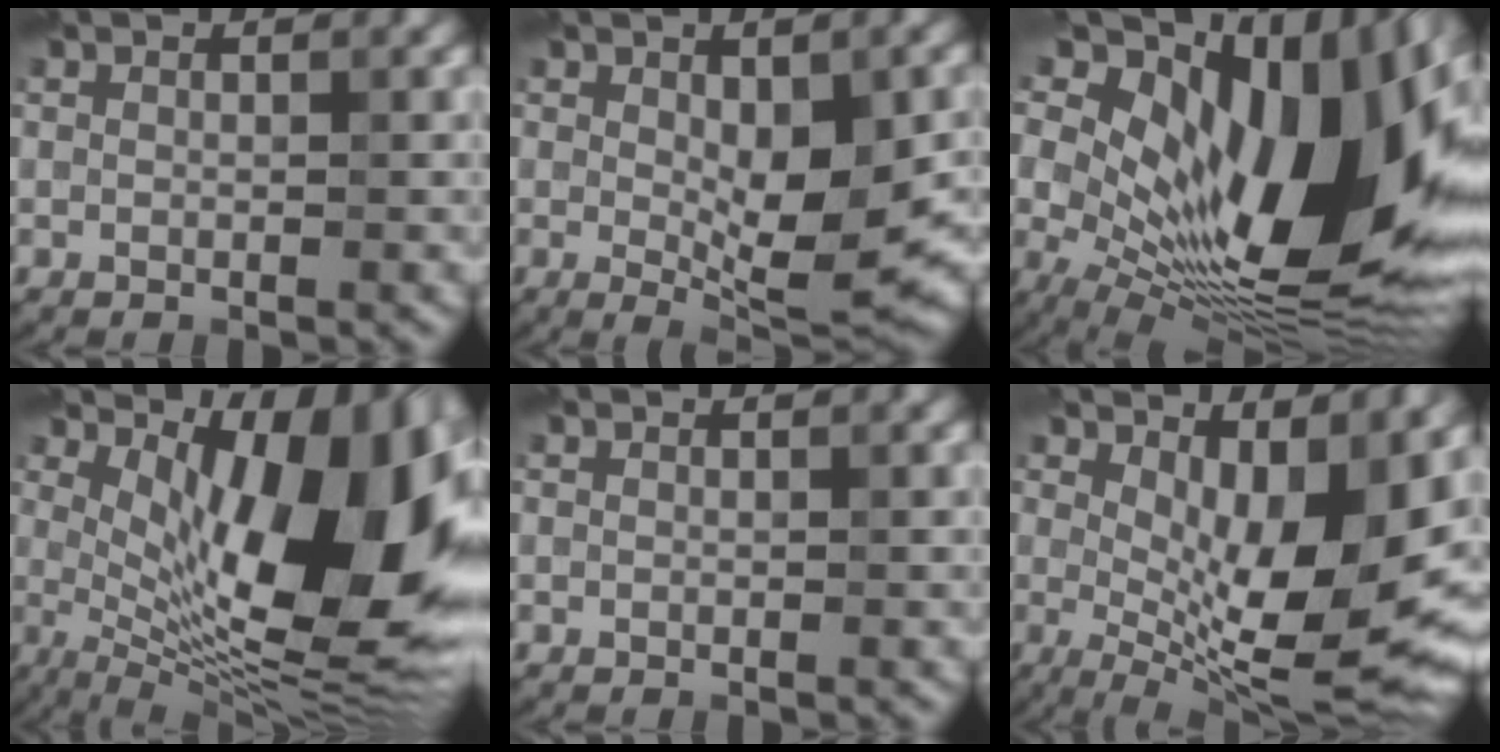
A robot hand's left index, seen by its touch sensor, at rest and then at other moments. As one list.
[{"total": 7.0, "force": [-0.5, 2.7, 6.5], "torque": [-0.105, -0.008, 0.000]}, {"total": 21.1, "force": [3.4, 11.3, 17.5], "torque": [-0.295, 0.013, 0.065]}, {"total": 14.3, "force": [2.4, 5.7, 12.9], "torque": [-0.164, 0.000, 0.032]}, {"total": 0.0}, {"total": 13.2, "force": [1.1, 4.7, 12.3], "torque": [-0.168, -0.013, 0.020]}]